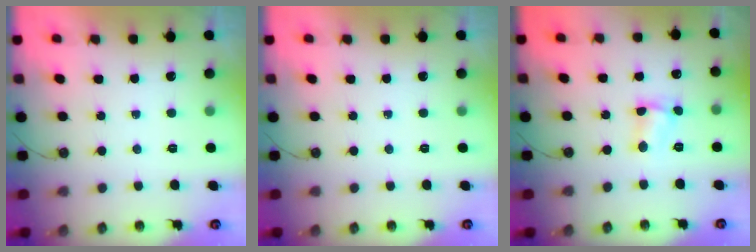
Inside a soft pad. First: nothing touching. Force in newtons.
{"total": 0.0}
{"total": 3.3, "press": 3.3, "slide": 0.4}